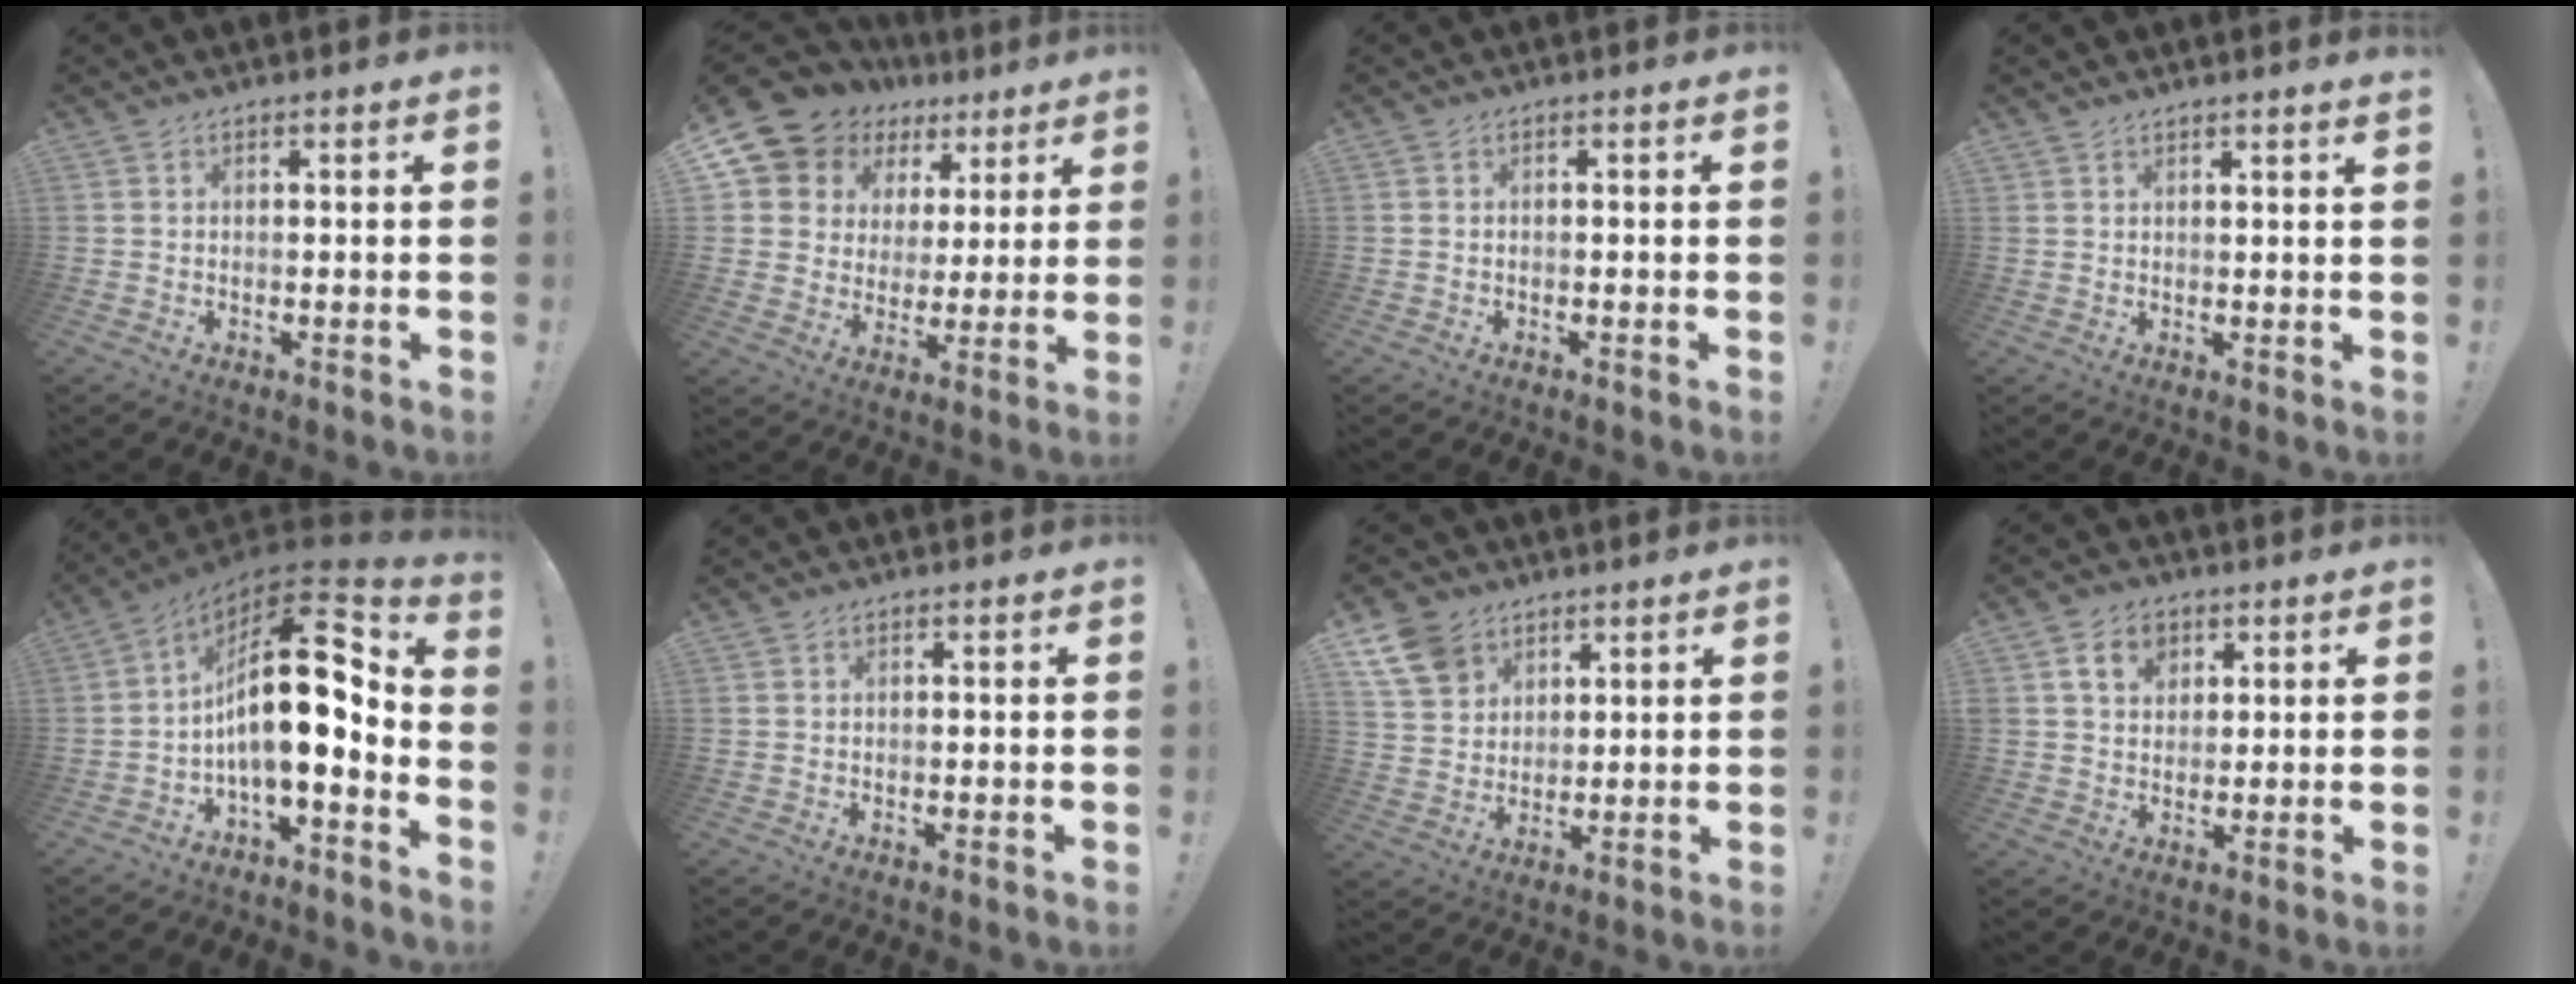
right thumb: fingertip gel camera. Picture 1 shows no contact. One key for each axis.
{"total": 10.8, "fx": 7.0, "fy": 7.8, "fz": 2.4, "tx": -0.055, "ty": -0.054, "tz": 0.142}
{"total": 0.0}
{"total": 1.7, "fx": 1.6, "fy": -0.2, "fz": 0.3, "tx": -0.005, "ty": -0.010, "tz": 0.029}
{"total": 18.4, "fx": 0.9, "fy": 6.9, "fz": 17.0, "tx": -0.296, "ty": -0.005, "tz": 0.013}
{"total": 0.0}
{"total": 11.4, "fx": 6.4, "fy": 8.6, "fz": 4.0, "tx": -0.072, "ty": -0.029, "tz": 0.130}
{"total": 7.1, "fx": 3.2, "fy": 5.4, "fz": 3.2, "tx": -0.044, "ty": -0.003, "tz": 0.059}